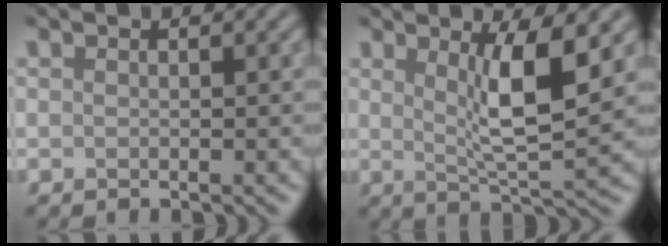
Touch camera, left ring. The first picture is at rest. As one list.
[{"total": 5.5, "force": [1.5, 1.1, 5.2], "torque": [-0.087, -0.007, 0.030]}]